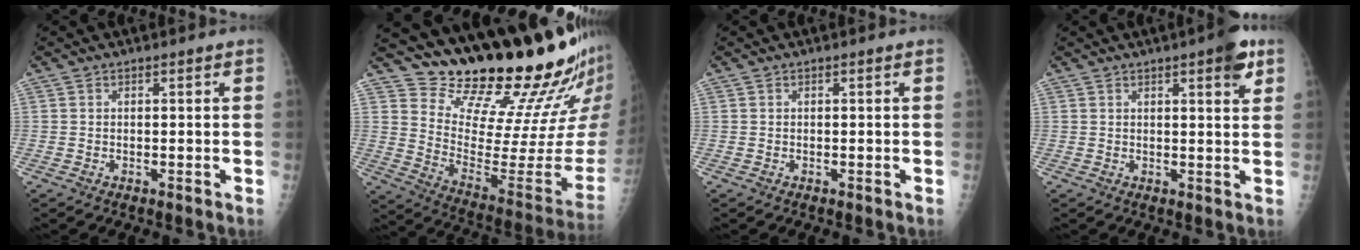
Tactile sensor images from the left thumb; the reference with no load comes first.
{"total": 24.9, "force": [21.7, 5.2, 11.2], "torque": [-0.127, -0.184, 0.313]}
{"total": 0.0}
{"total": 5.4, "force": [3.0, 1.3, 4.3], "torque": [-0.047, -0.010, 0.033]}